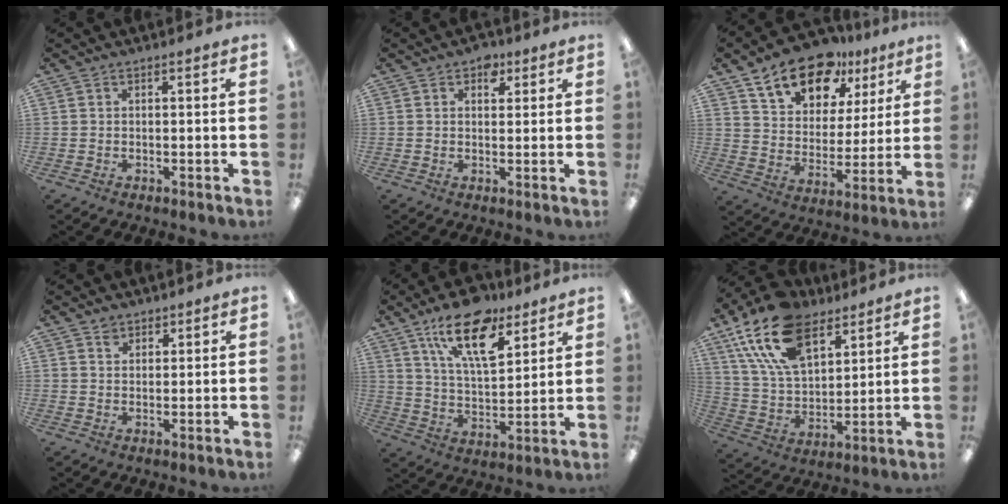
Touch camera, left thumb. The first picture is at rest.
{"total": 3.8, "force": [2.0, 2.6, 1.9], "torque": [-0.011, -0.005, 0.029]}
{"total": 16.0, "force": [11.1, 9.4, 6.8], "torque": [-0.114, -0.057, 0.203]}
{"total": 2.4, "force": [1.9, 1.5, 0.1], "torque": [0.011, -0.009, 0.034]}
{"total": 17.6, "force": [11.2, 7.6, 11.4], "torque": [-0.182, -0.051, 0.191]}
{"total": 20.4, "force": [12.0, 11.2, 12.1], "torque": [-0.248, -0.042, 0.220]}